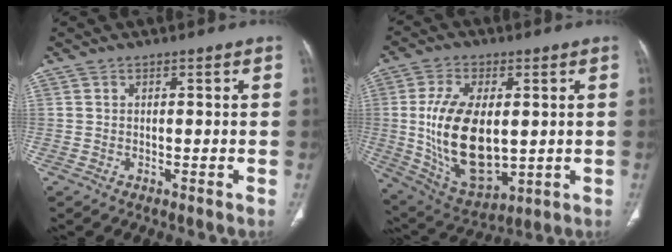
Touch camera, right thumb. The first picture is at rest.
{"total": 18.5, "force": [0.5, 10.0, 15.5], "torque": [-0.281, -0.013, 0.031]}